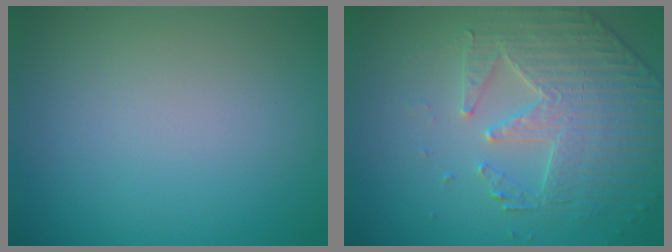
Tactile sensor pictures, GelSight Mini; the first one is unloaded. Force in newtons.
{"total": 4.2, "press": 3.9, "slide": 1.6}